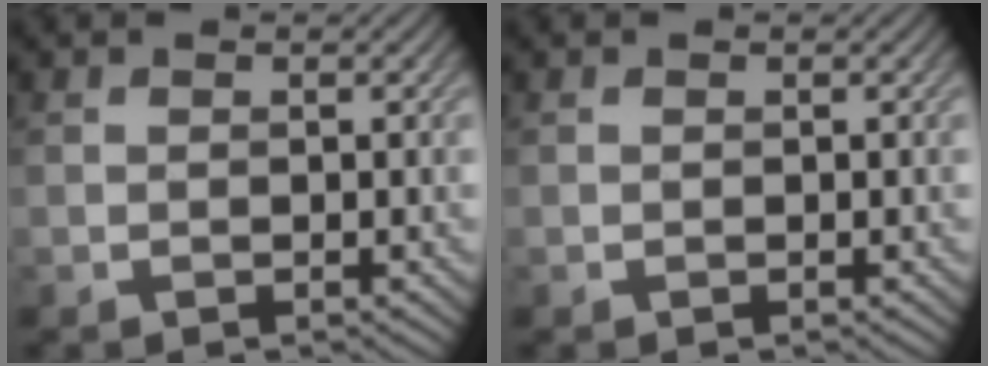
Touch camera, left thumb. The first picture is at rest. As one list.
[{"total": 0.0}]